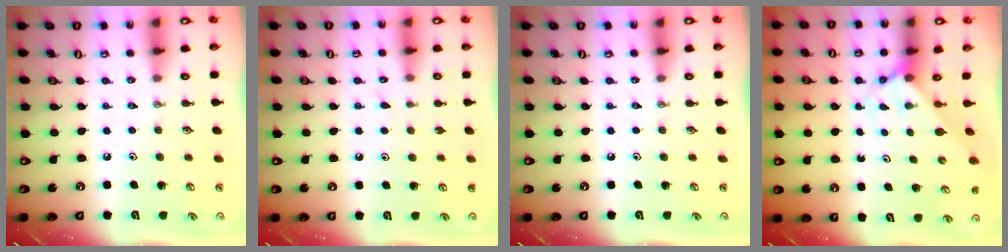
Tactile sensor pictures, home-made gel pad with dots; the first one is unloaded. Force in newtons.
{"total": 5.4, "press": 5.4, "slide": 0.5}
{"total": 0.0}
{"total": 2.6, "press": 2.6, "slide": 0.3}